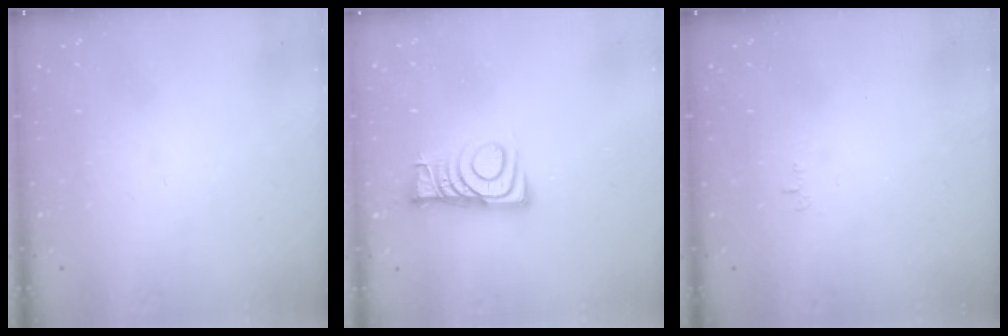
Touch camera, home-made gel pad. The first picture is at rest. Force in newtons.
{"total": 8.0, "press": 7.9, "slide": 0.5}
{"total": 4.0, "press": 3.9, "slide": 0.3}